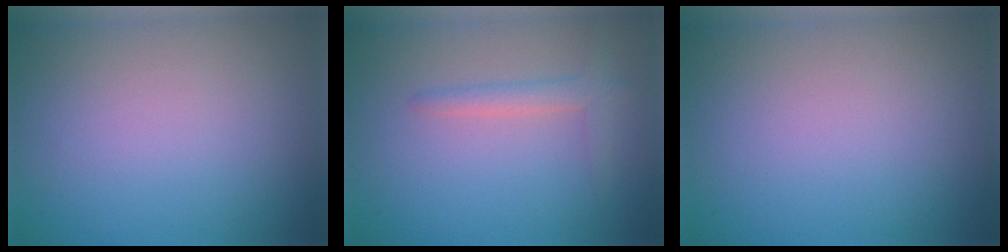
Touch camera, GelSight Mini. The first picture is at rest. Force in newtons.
{"total": 1.9, "press": 1.9, "slide": 0.2}
{"total": 0.0}